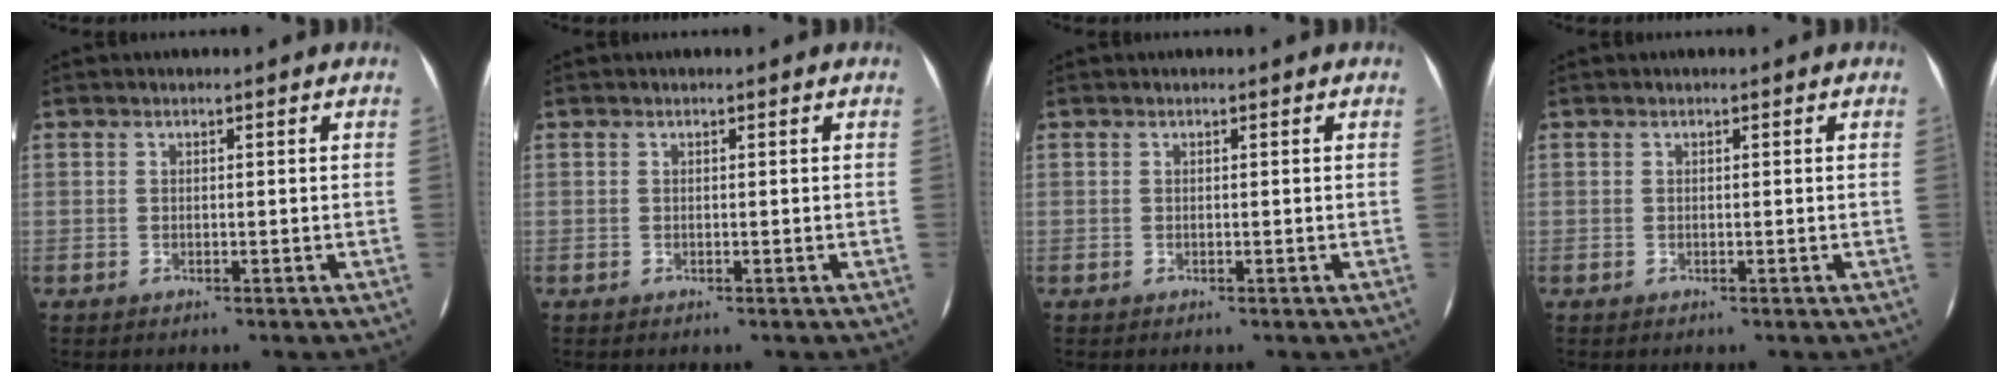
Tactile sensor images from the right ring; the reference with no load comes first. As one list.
[{"total": 0.0}, {"total": 0.0}, {"total": 0.0}]